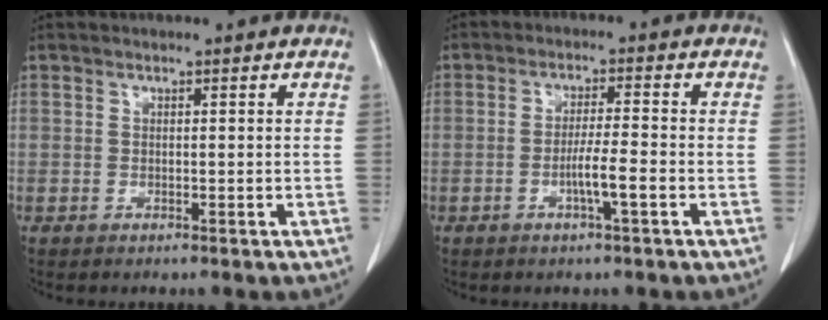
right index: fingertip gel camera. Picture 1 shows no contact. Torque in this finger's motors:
{"motor_torque": [0.52, -0.36, 0.33, 0.07]}